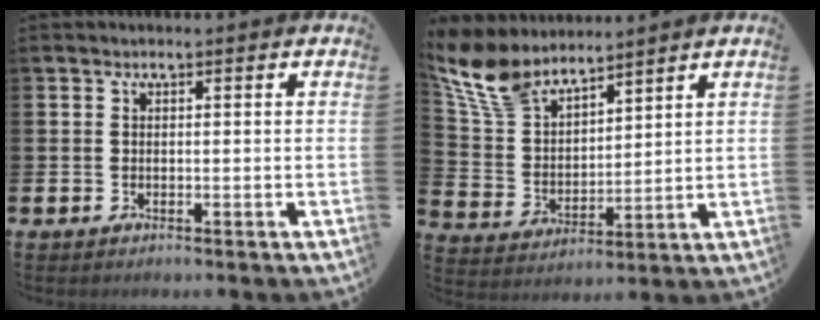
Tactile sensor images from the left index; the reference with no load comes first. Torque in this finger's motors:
{"motor_torque": [0.10, -1.18, 0.69, 0.21]}